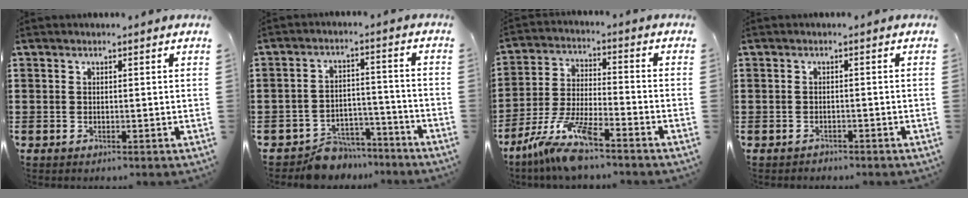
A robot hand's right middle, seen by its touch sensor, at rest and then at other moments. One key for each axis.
{"total": 6.3, "fx": -6.0, "fy": 1.8, "fz": 0.5, "tx": -0.011, "ty": 0.020, "tz": -0.119}
{"total": 9.6, "fx": -7.8, "fy": 0.8, "fz": 5.5, "tx": -0.127, "ty": -0.006, "tz": -0.157}
{"total": 1.0, "fx": -0.9, "fy": 0.4, "fz": -0.1, "tx": -0.001, "ty": 0.003, "tz": -0.022}